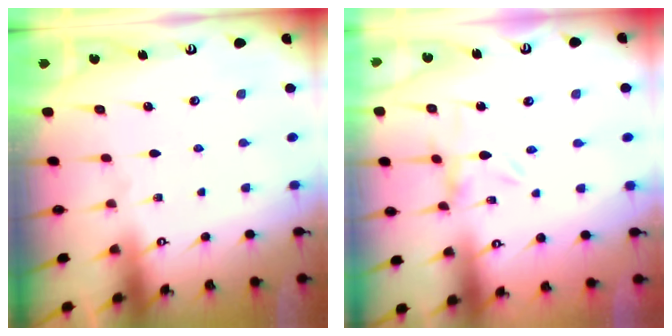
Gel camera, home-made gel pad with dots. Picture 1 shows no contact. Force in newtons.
{"total": 0.0}